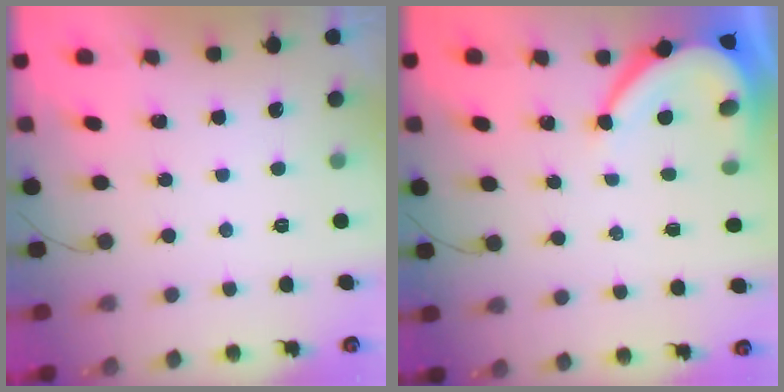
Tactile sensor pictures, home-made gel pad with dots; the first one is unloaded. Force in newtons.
{"total": 7.7, "press": 7.7, "slide": 0.8}